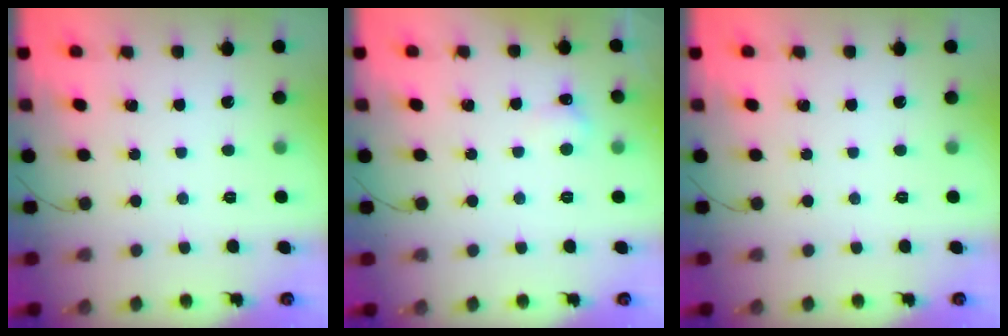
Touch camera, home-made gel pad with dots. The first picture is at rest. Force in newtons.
{"total": 4.4, "press": 4.2, "slide": 1.2}
{"total": 0.0}